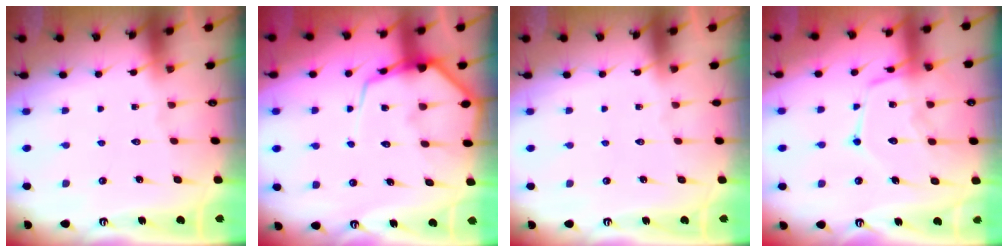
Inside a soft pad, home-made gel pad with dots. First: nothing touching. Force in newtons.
{"total": 10.0, "press": 10.0, "slide": 1.1}
{"total": 0.0}
{"total": 16.0, "press": 16.0, "slide": 1.2}